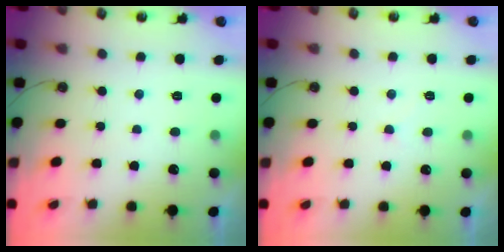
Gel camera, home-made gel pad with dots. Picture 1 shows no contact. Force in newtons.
{"total": 4.3, "press": 4.2, "slide": 0.5}